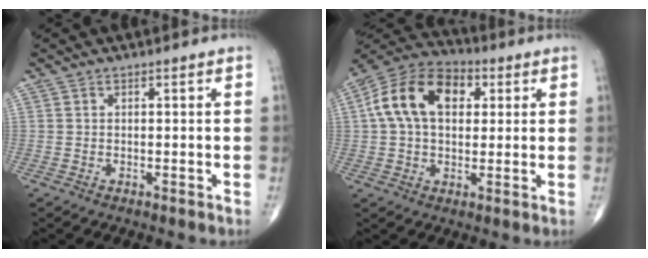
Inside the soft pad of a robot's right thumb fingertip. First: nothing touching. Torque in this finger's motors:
{"motor_torque": [0.13, 0.24, 0.93, 0.26, 0.47]}